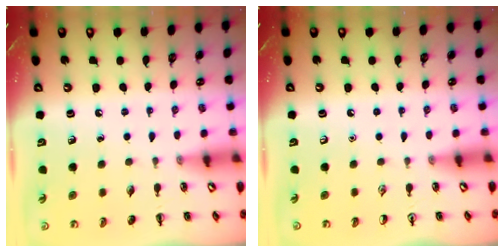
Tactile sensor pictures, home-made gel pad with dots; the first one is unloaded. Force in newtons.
{"total": 0.0}